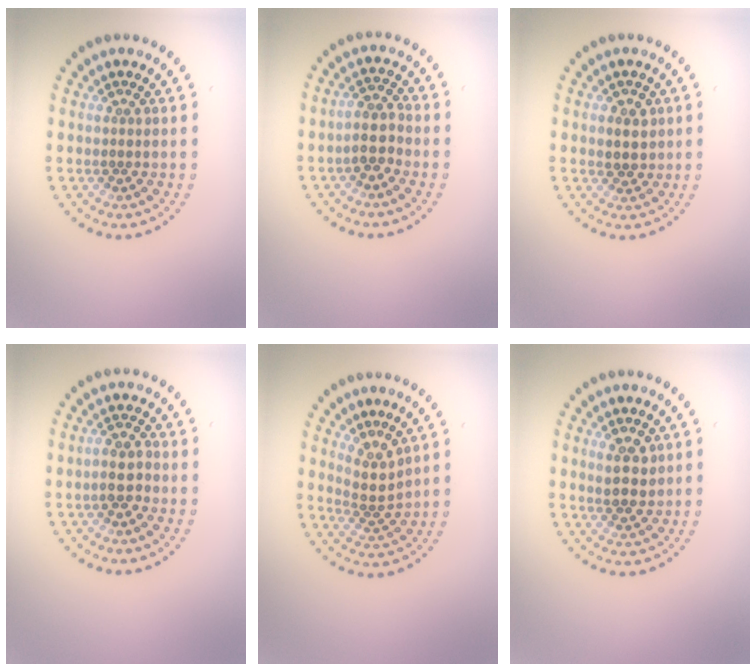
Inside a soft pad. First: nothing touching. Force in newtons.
{"total": 2.5, "press": 2.2, "slide": 1.1}
{"total": 2.3, "press": 2.2, "slide": 0.6}
{"total": 2.3, "press": 2.2, "slide": 0.8}
{"total": 2.7, "press": 2.0, "slide": 1.8}
{"total": 2.8, "press": 2.6, "slide": 0.9}